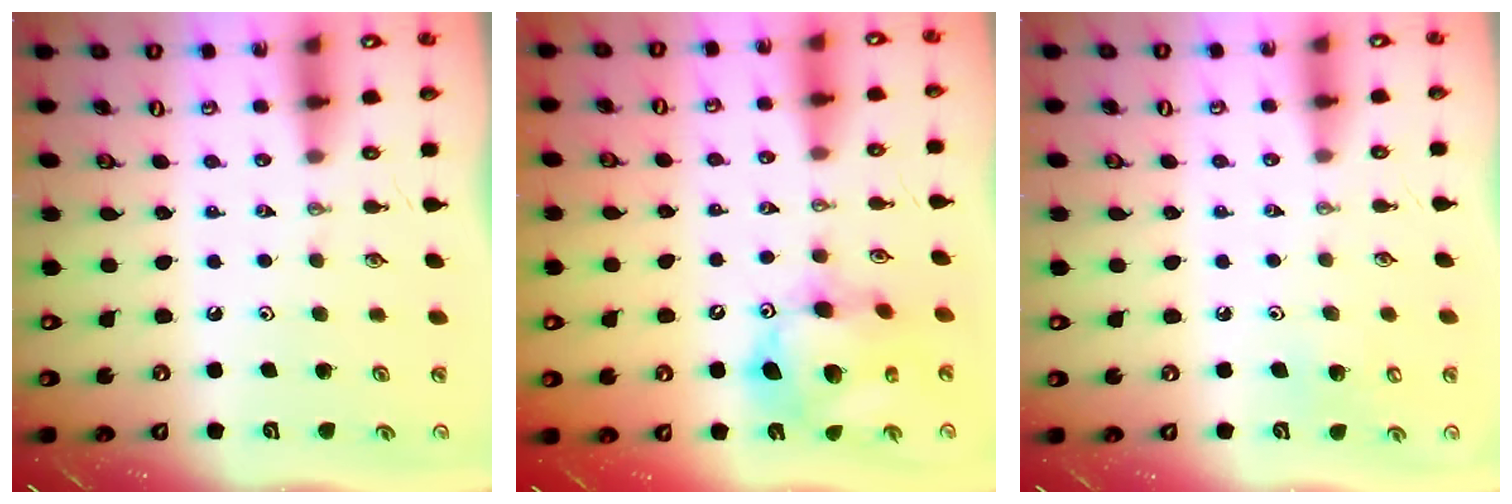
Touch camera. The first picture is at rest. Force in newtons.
{"total": 14.5, "press": 14.5, "slide": 1.2}
{"total": 6.0, "press": 6.0, "slide": 0.9}